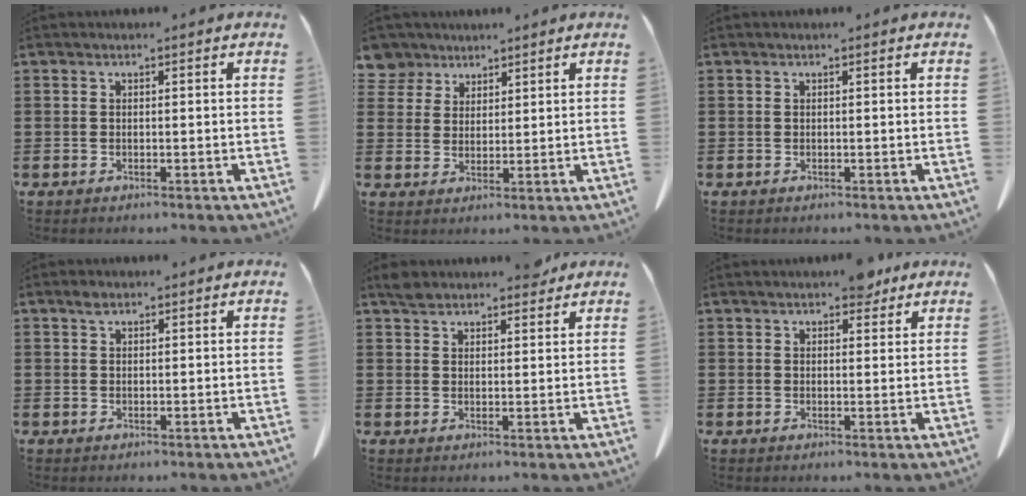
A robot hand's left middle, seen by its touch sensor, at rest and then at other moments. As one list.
[{"total": 4.7, "force": [3.7, 2.9, 0.5], "torque": [-0.032, -0.001, 0.070]}, {"total": 0.0}, {"total": 1.1, "force": [0.7, 0.6, 0.6], "torque": [-0.015, 0.002, 0.014]}, {"total": 4.2, "force": [3.8, 1.3, 1.2], "torque": [-0.024, -0.007, 0.072]}, {"total": 3.5, "force": [2.8, 1.3, 1.6], "torque": [-0.028, 0.003, 0.052]}]